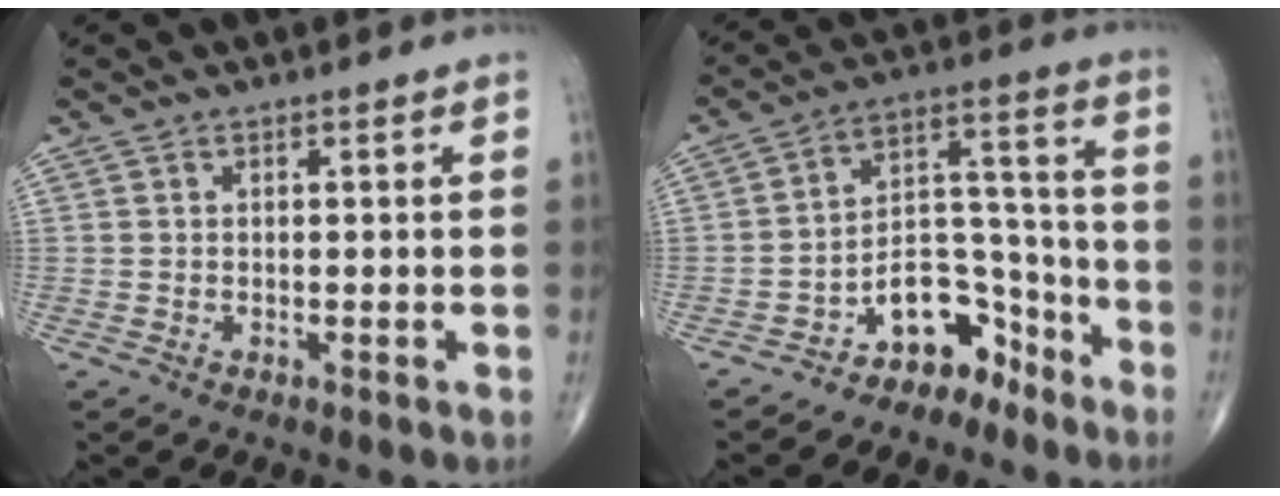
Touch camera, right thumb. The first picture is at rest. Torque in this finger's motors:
{"motor_torque": [3.19, 1.81, 0.77, -1.08, 0.06]}